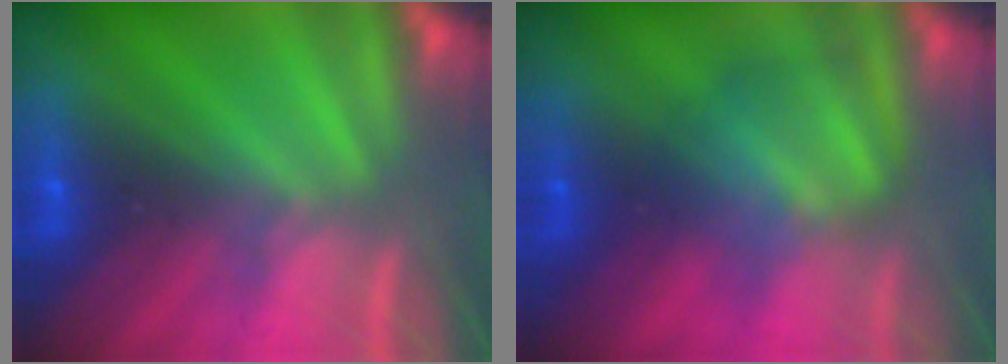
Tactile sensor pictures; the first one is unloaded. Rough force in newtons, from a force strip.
{"total": 3.4}